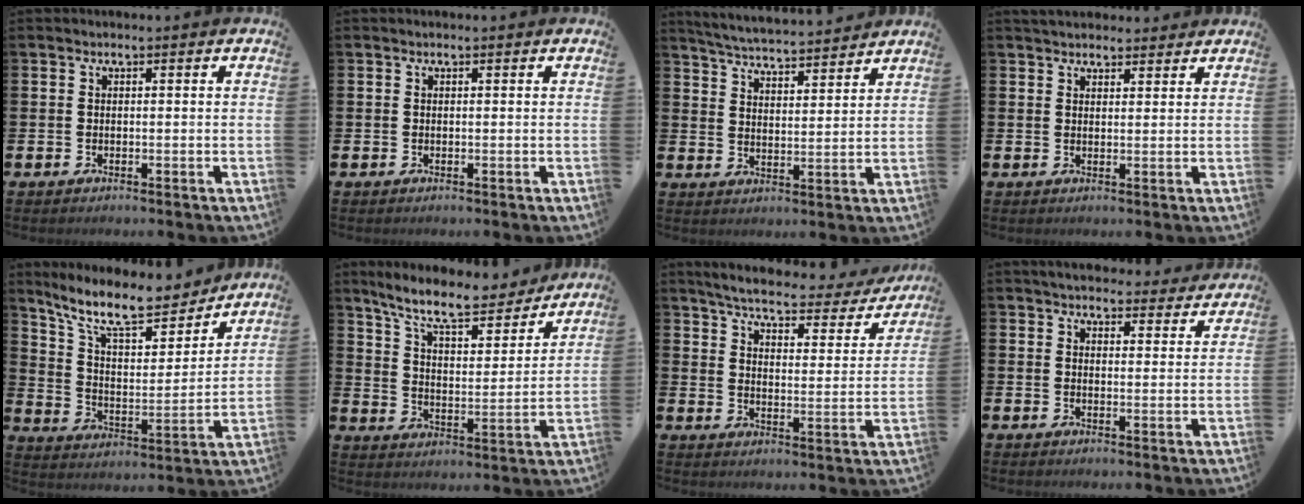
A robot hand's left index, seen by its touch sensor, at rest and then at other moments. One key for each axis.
{"total": 0.0}
{"total": 5.3, "fx": 5.3, "fy": 0.1, "fz": 0.6, "tx": -0.033, "ty": -0.037, "tz": 0.093}
{"total": 3.1, "fx": 3.0, "fy": 1.0, "fz": 0.3, "tx": -0.002, "ty": -0.011, "tz": 0.053}
{"total": 12.4, "fx": 10.5, "fy": 3.4, "fz": 5.6, "tx": -0.136, "ty": -0.062, "tz": 0.184}
{"total": 10.1, "fx": 9.0, "fy": 2.1, "fz": 4.2, "tx": -0.105, "ty": -0.056, "tz": 0.154}
{"total": 5.3, "fx": 4.9, "fy": 0.8, "fz": 1.9, "tx": -0.056, "ty": -0.036, "tz": 0.077}
{"total": 4.6, "fx": 4.5, "fy": 0.9, "fz": 0.5, "tx": -0.013, "ty": -0.026, "tz": 0.080}